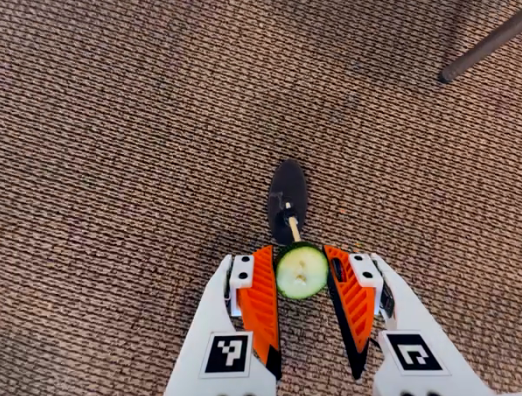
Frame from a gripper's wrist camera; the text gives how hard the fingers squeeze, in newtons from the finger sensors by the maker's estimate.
{"total": 9.5, "left": 9.4, "right": 9.6}